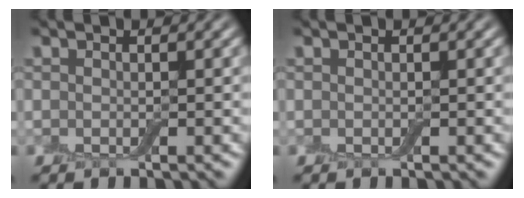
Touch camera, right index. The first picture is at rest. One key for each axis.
{"total": 0.0}